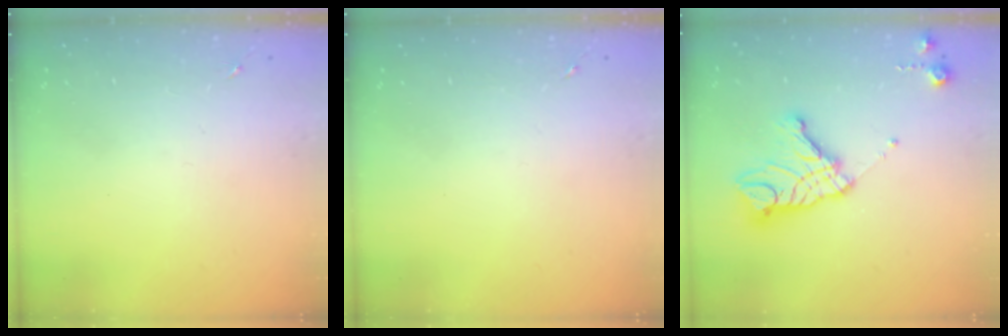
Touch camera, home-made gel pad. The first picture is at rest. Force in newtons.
{"total": 0.0}
{"total": 18.0, "press": 17.9, "slide": 1.7}